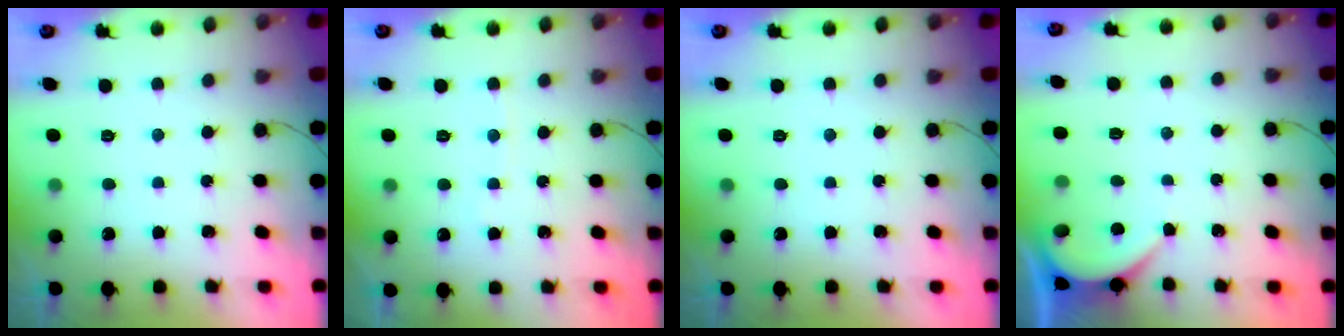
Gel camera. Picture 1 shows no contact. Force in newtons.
{"total": 2.1, "press": 2.0, "slide": 0.3}
{"total": 0.0}
{"total": 1.6, "press": 1.5, "slide": 0.2}